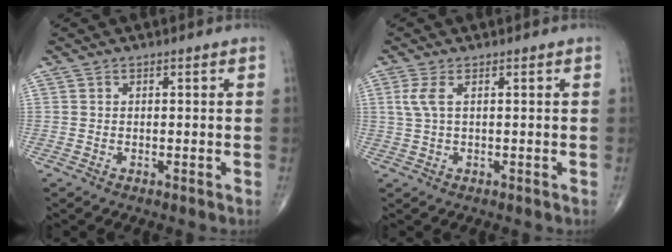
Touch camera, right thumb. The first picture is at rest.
{"total": 2.9, "force": [0.7, 0.9, 2.6], "torque": [-0.078, 0.009, 0.021]}